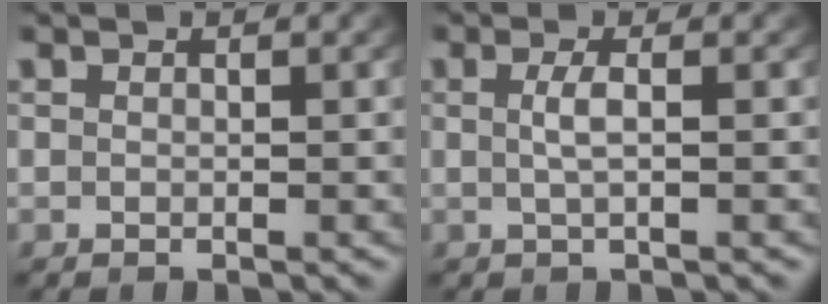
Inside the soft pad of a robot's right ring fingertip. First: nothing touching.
{"total": 1.6, "force": [-0.1, -0.1, 1.6], "torque": [-0.037, -0.006, 0.003]}